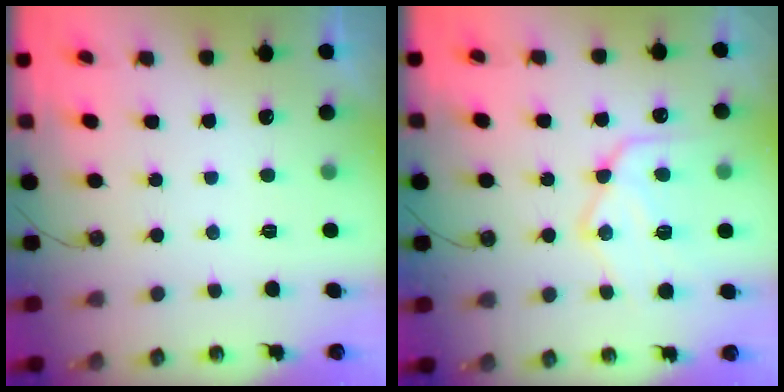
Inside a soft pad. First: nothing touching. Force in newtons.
{"total": 14.5, "press": 14.5, "slide": 0.7}